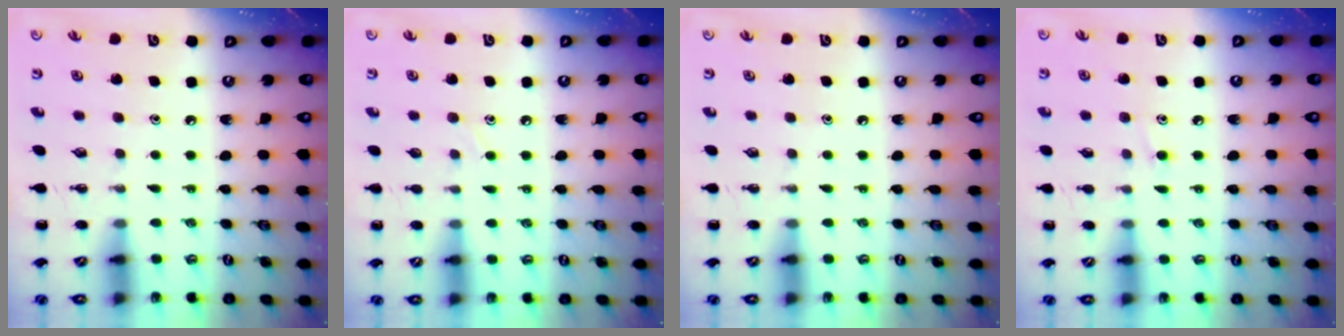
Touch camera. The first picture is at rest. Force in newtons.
{"total": 2.0, "press": 2.0, "slide": 0.6}
{"total": 0.0}
{"total": 7.7, "press": 7.3, "slide": 2.4}